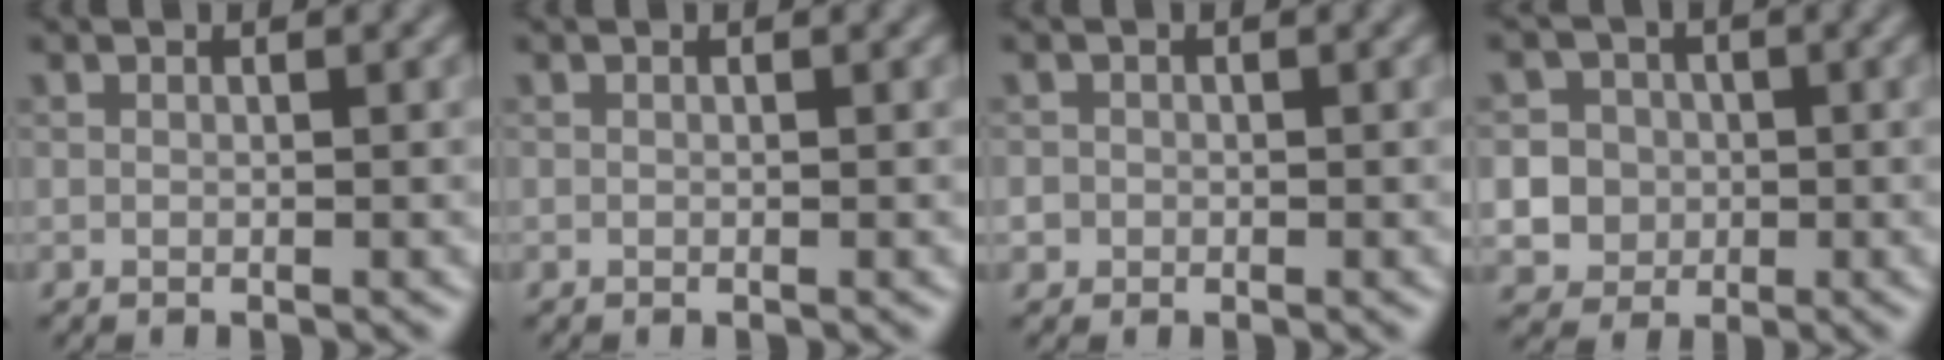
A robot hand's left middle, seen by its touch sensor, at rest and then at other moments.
{"total": 0.0}
{"total": 1.3, "force": [-0.5, 1.2, 0.2], "torque": [0.002, 0.002, -0.006]}
{"total": 7.4, "force": [-0.5, 7.1, 1.9], "torque": [-0.037, 0.015, -0.019]}